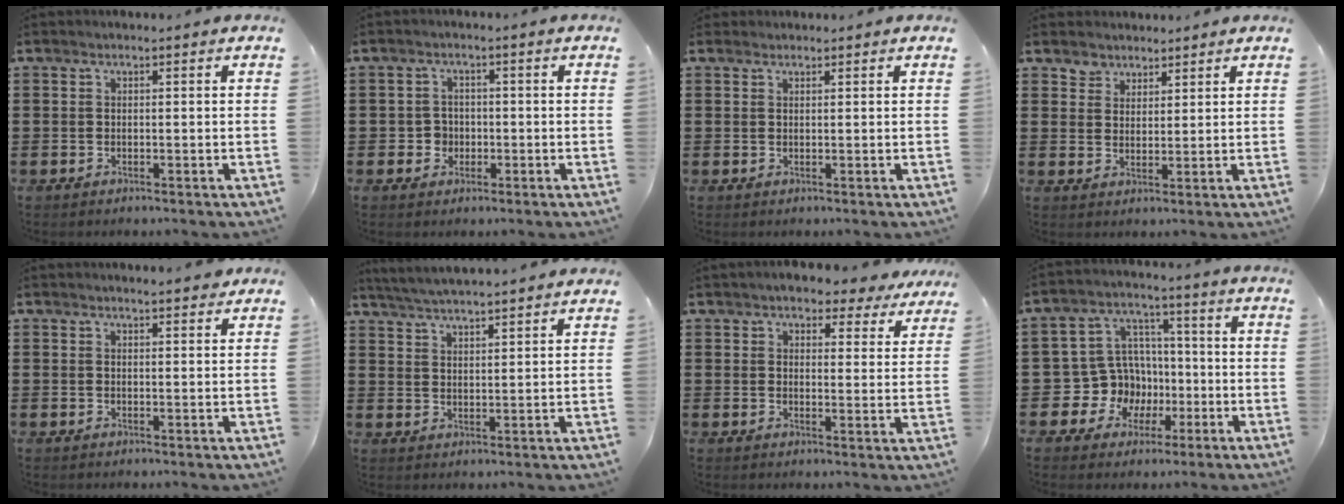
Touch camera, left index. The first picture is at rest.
{"total": 2.6, "force": [-0.6, 2.4, 0.8], "torque": [-0.025, 0.004, -0.016]}
{"total": 0.9, "force": [0.9, 0.2, 0.2], "torque": [-0.005, 0.001, 0.017]}
{"total": 3.5, "force": [2.7, 2.1, -0.5], "torque": [-0.007, 0.004, 0.053]}
{"total": 2.1, "force": [2.0, 0.1, 0.8], "torque": [-0.019, 0.001, 0.039]}
{"total": 4.2, "force": [4.1, -0.6, 0.8], "torque": [-0.029, -0.020, 0.072]}
{"total": 4.5, "force": [4.2, 1.2, 1.1], "torque": [-0.039, -0.010, 0.076]}
{"total": 9.4, "force": [-1.4, 9.0, 2.3], "torque": [-0.096, 0.005, -0.017]}